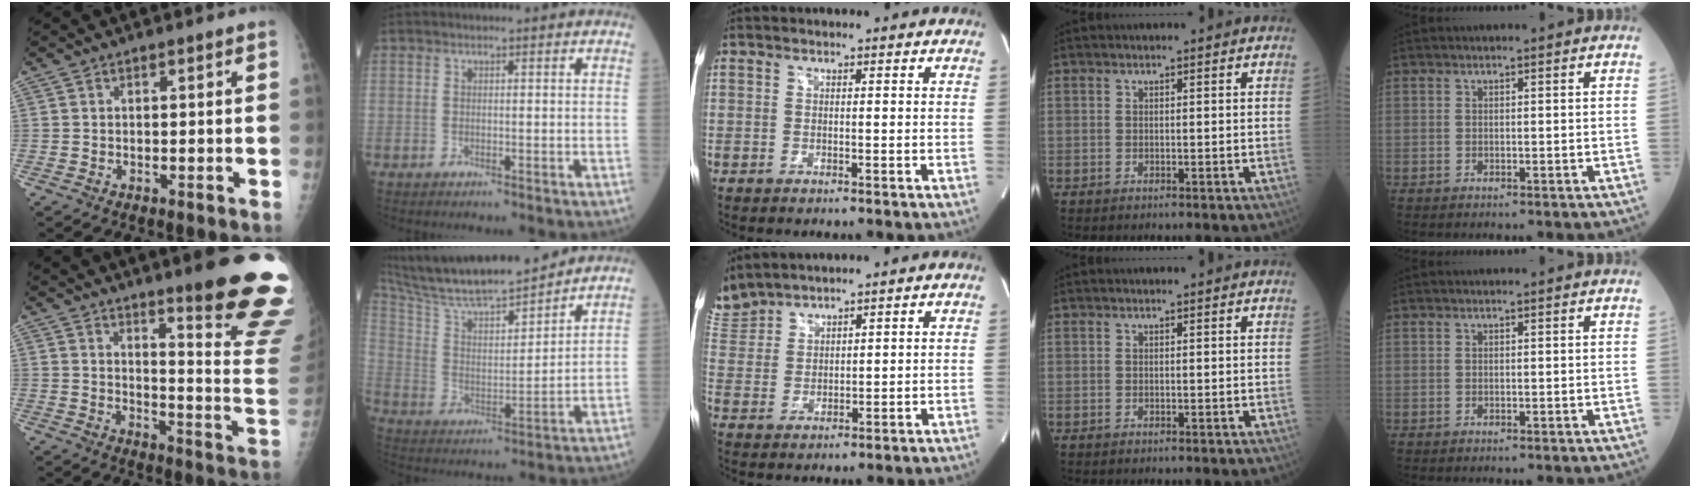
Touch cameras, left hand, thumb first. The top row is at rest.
{"thumb": {"total": 18.6, "force": [13.6, 1.4, 12.7], "torque": [-0.130, -0.116, 0.177]}, "index": {"total": 17.8, "force": [15.9, 1.7, 7.8], "torque": [-0.155, 0.010, 0.283]}, "middle": {"total": 7.0, "force": [6.8, 1.3, 0.6], "torque": [-0.035, 0.019, 0.151]}}